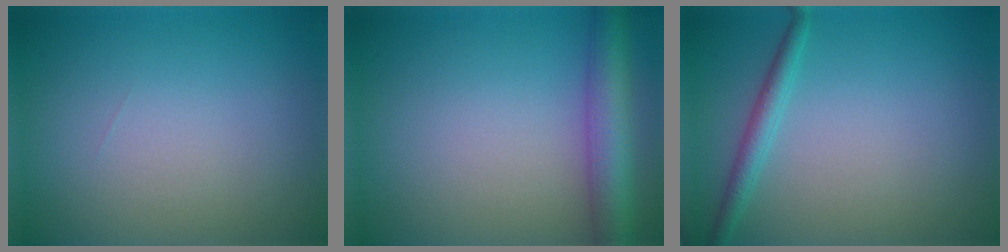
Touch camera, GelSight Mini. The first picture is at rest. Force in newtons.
{"total": 5.4, "press": 5.4, "slide": 0.3}
{"total": 2.0, "press": 2.0, "slide": 0.1}